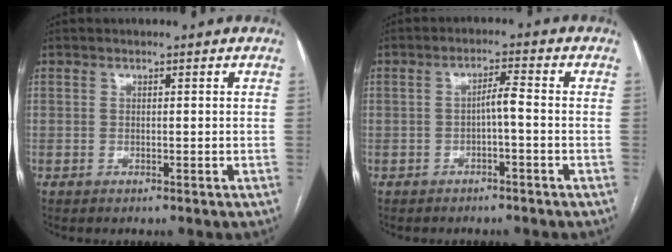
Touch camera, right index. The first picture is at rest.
{"total": 2.7, "force": [-0.8, 0.2, 2.6], "torque": [-0.043, 0.009, -0.014]}